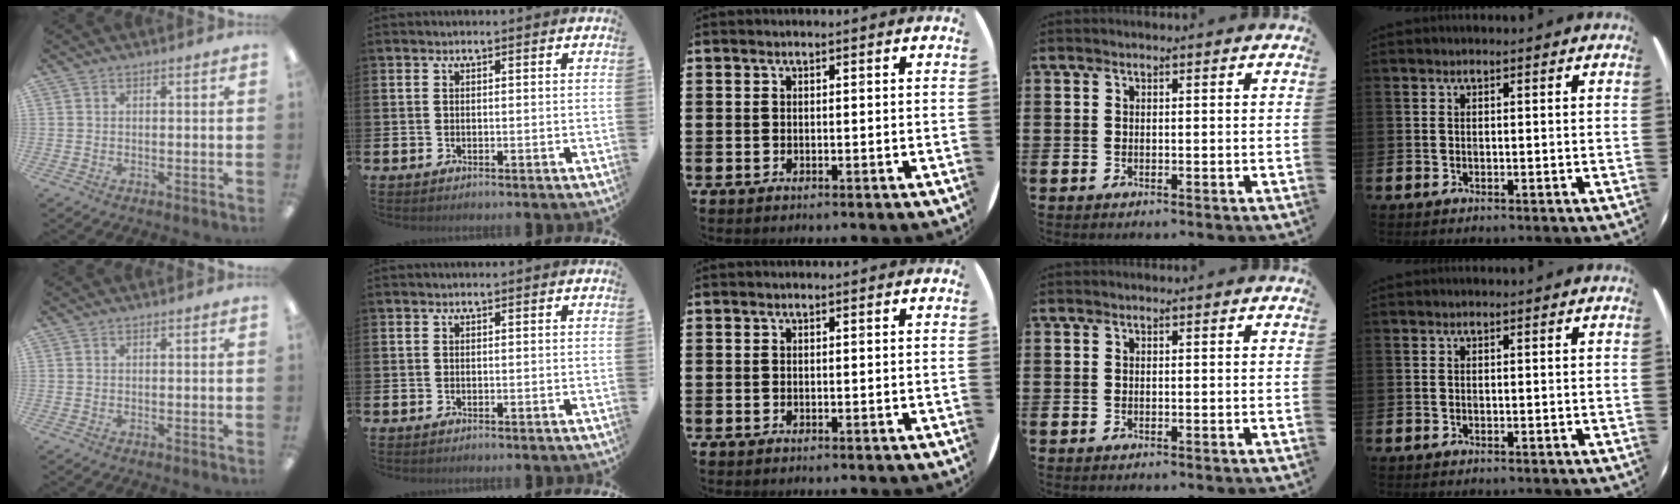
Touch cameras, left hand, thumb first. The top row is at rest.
{}